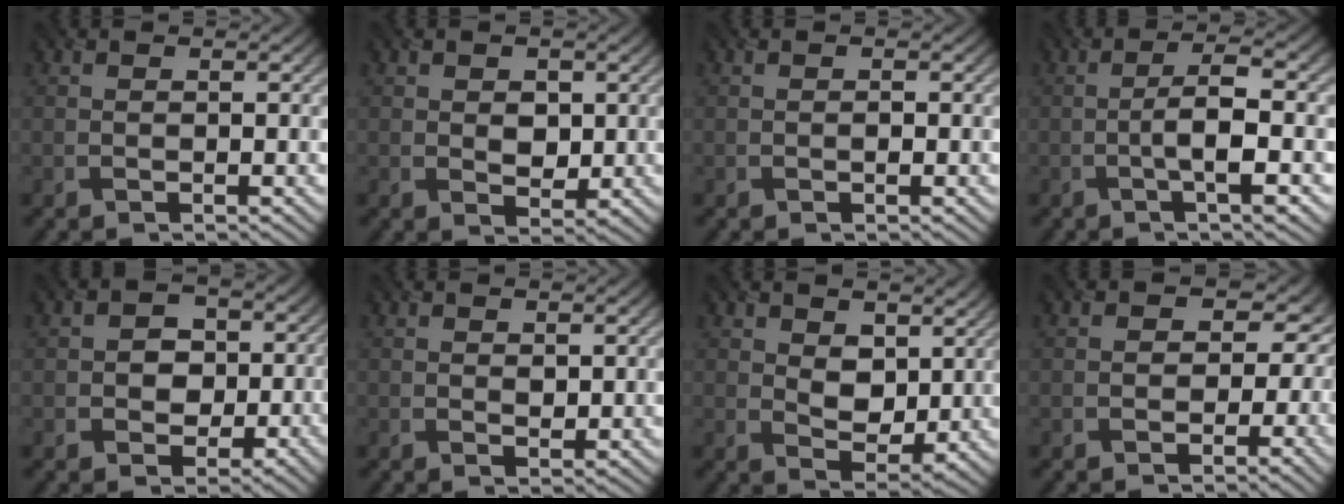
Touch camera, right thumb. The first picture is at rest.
{"total": 2.8, "force": [0.5, 2.2, 1.7], "torque": [-0.038, -0.005, 0.003]}
{"total": 0.5, "force": [-0.1, 0.2, 0.5], "torque": [-0.007, 0.000, -0.001]}
{"total": 5.8, "force": [-1.3, 0.9, 5.6], "torque": [-0.098, 0.013, -0.033]}
{"total": 5.3, "force": [-0.6, 4.6, 2.4], "torque": [-0.032, 0.000, -0.022]}
{"total": 1.1, "force": [0.5, 0.7, 0.7], "torque": [-0.013, -0.004, 0.013]}
{"total": 5.8, "force": [2.3, 3.9, 3.7], "torque": [-0.085, -0.008, 0.032]}
{"total": 6.2, "force": [-0.3, 5.3, 3.1], "torque": [-0.019, 0.003, -0.017]}